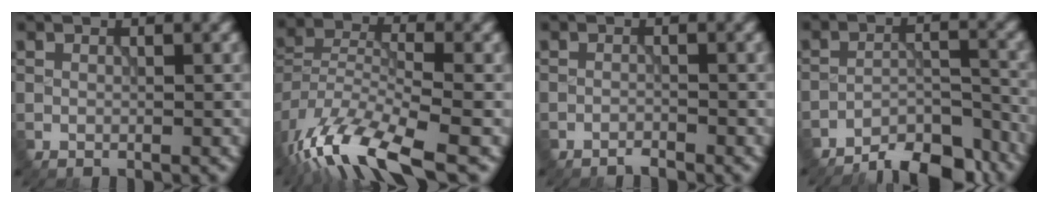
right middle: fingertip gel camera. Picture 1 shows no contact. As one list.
[{"total": 10.3, "force": [-7.1, 3.3, 6.7], "torque": [-0.129, -0.010, -0.138]}, {"total": 0.9, "force": [-0.8, 0.0, 0.2], "torque": [-0.002, 0.003, -0.018]}, {"total": 7.8, "force": [-7.0, 1.8, 2.9], "torque": [-0.040, 0.006, -0.113]}]